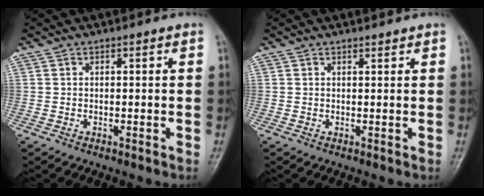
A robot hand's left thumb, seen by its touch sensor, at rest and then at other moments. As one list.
[{"total": 0.7, "force": [0.7, 0.2, 0.1], "torque": [-0.004, -0.006, 0.010]}]